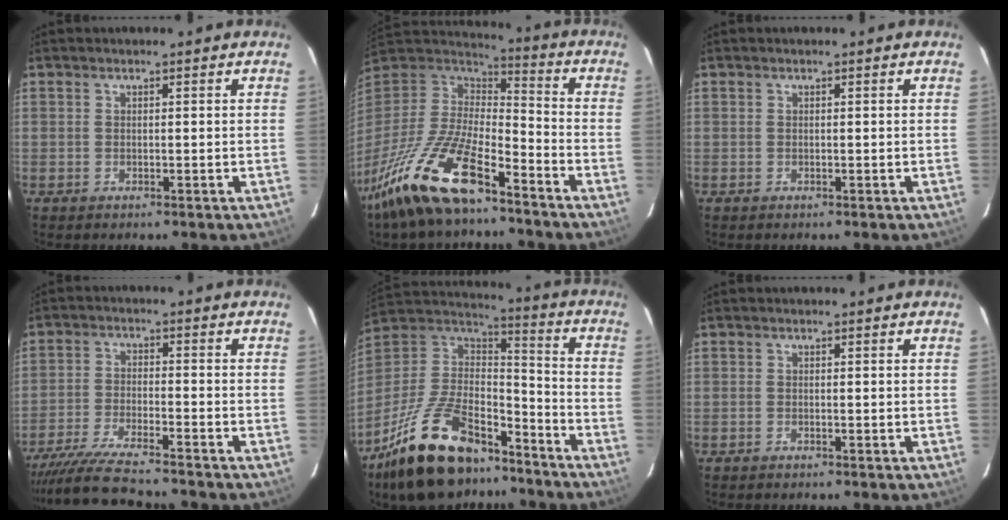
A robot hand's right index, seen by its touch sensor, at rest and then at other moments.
{"total": 21.7, "force": [-14.7, 7.1, 14.3], "torque": [-0.293, -0.037, -0.267]}
{"total": 0.0}
{"total": 12.3, "force": [-11.2, 0.5, 5.1], "torque": [-0.120, -0.024, -0.198]}
{"total": 25.5, "force": [-17.9, 10.8, 14.7], "torque": [-0.297, 0.001, -0.291]}
{"total": 0.0}